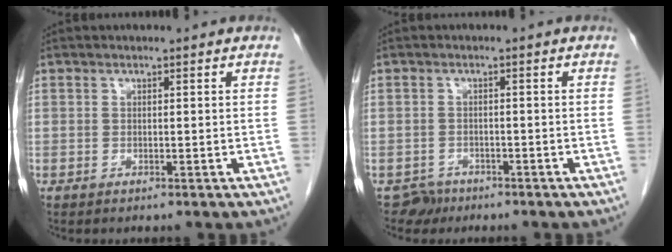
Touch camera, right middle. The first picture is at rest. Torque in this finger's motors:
{"motor_torque": [-0.38, -0.46, -0.02, -0.04]}